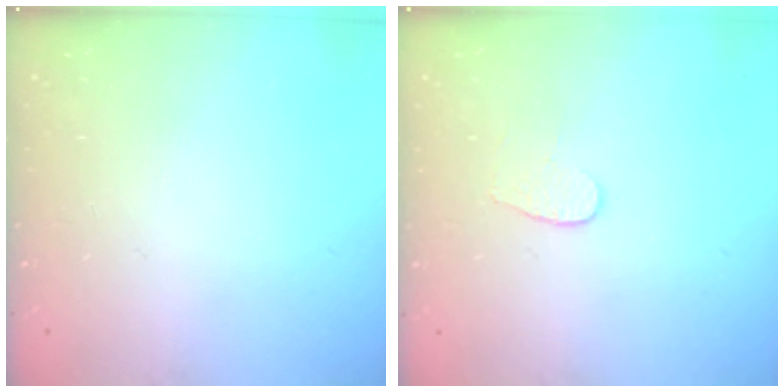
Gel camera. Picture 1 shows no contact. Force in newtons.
{"total": 3.8, "press": 3.8, "slide": 0.3}